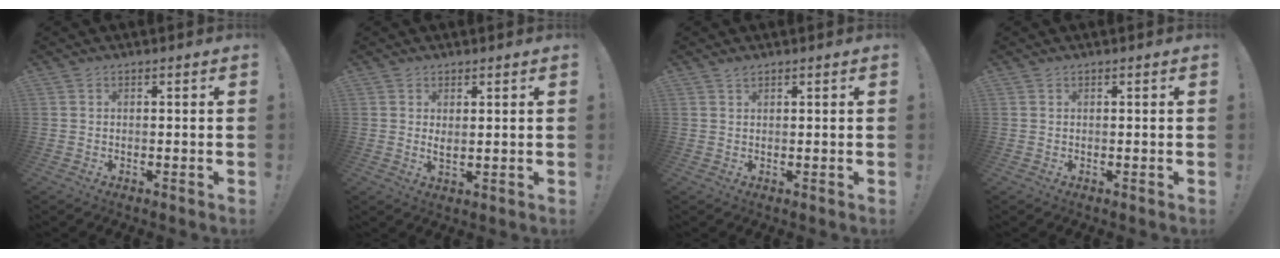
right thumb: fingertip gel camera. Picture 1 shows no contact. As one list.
[{"total": 2.6, "force": [1.6, 0.8, 1.9], "torque": [-0.025, -0.013, 0.025]}, {"total": 0.9, "force": [0.7, 0.3, 0.5], "torque": [-0.010, 0.000, 0.014]}, {"total": 0.0}]